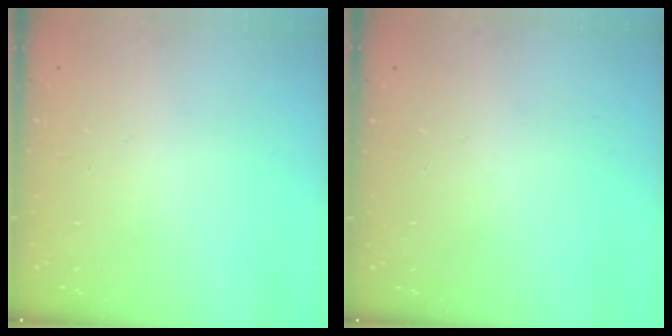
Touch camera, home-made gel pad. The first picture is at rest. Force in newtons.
{"total": 0.0}